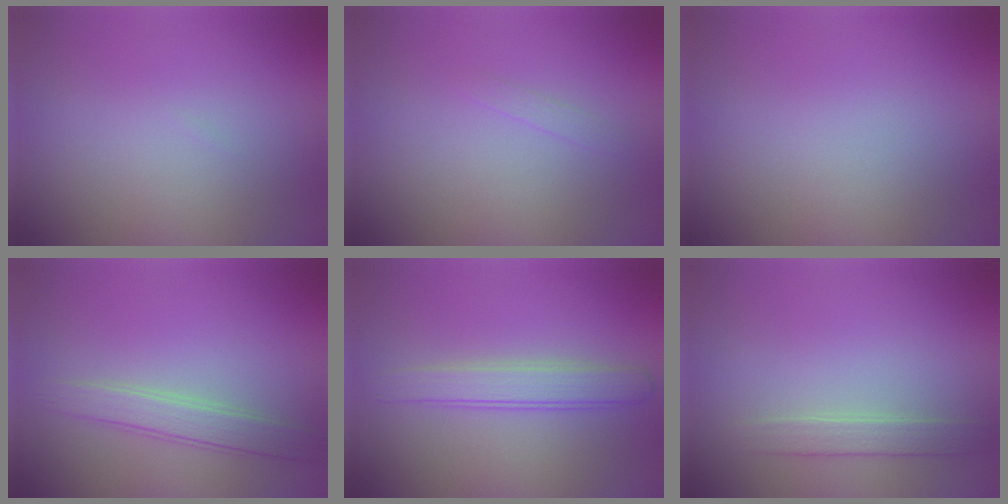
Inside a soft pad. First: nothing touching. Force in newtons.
{"total": 0.5, "press": 0.5, "slide": 0.1}
{"total": 0.0}
{"total": 2.5, "press": 2.5, "slide": 0.1}
{"total": 2.7, "press": 2.7, "slide": 0.1}
{"total": 1.7, "press": 1.7, "slide": 0.0}